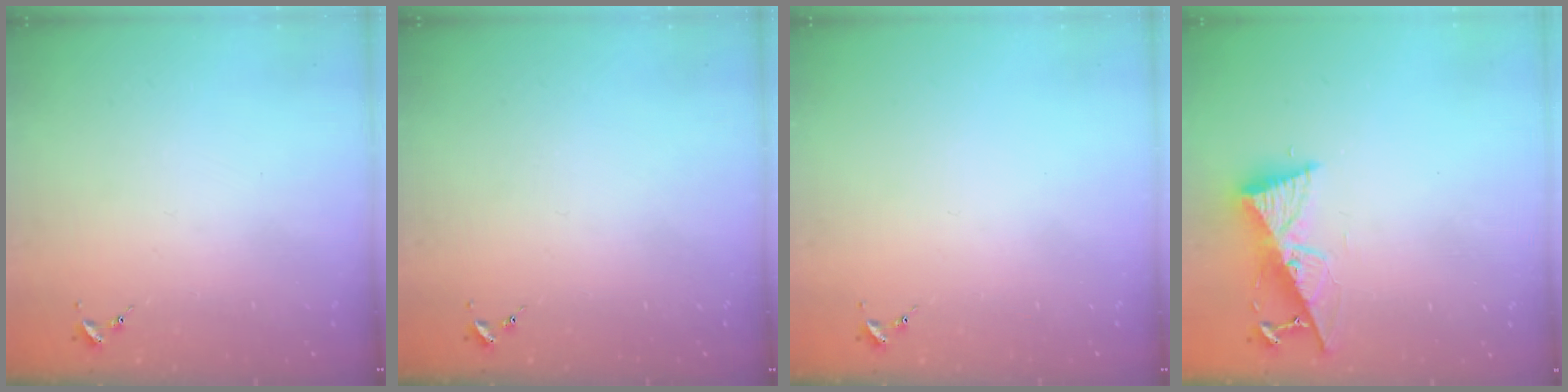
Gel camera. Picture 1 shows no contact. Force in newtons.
{"total": 0.0}
{"total": 0.0}
{"total": 10.6, "press": 10.5, "slide": 1.2}